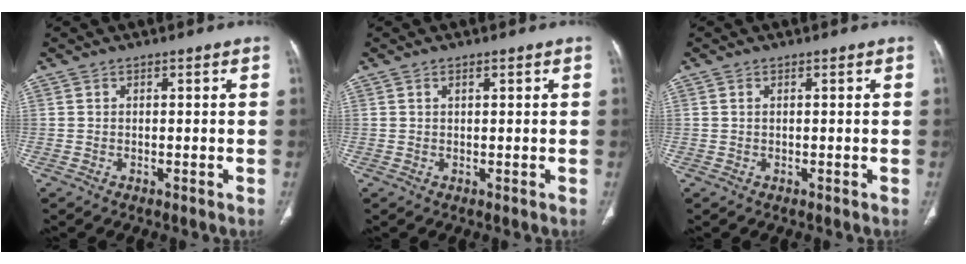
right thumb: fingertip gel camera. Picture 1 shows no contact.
{"total": 0.9, "force": [0.5, 0.3, 0.7], "torque": [-0.013, 0.002, 0.009]}
{"total": 0.5, "force": [0.2, 0.2, 0.4], "torque": [-0.012, 0.003, 0.005]}